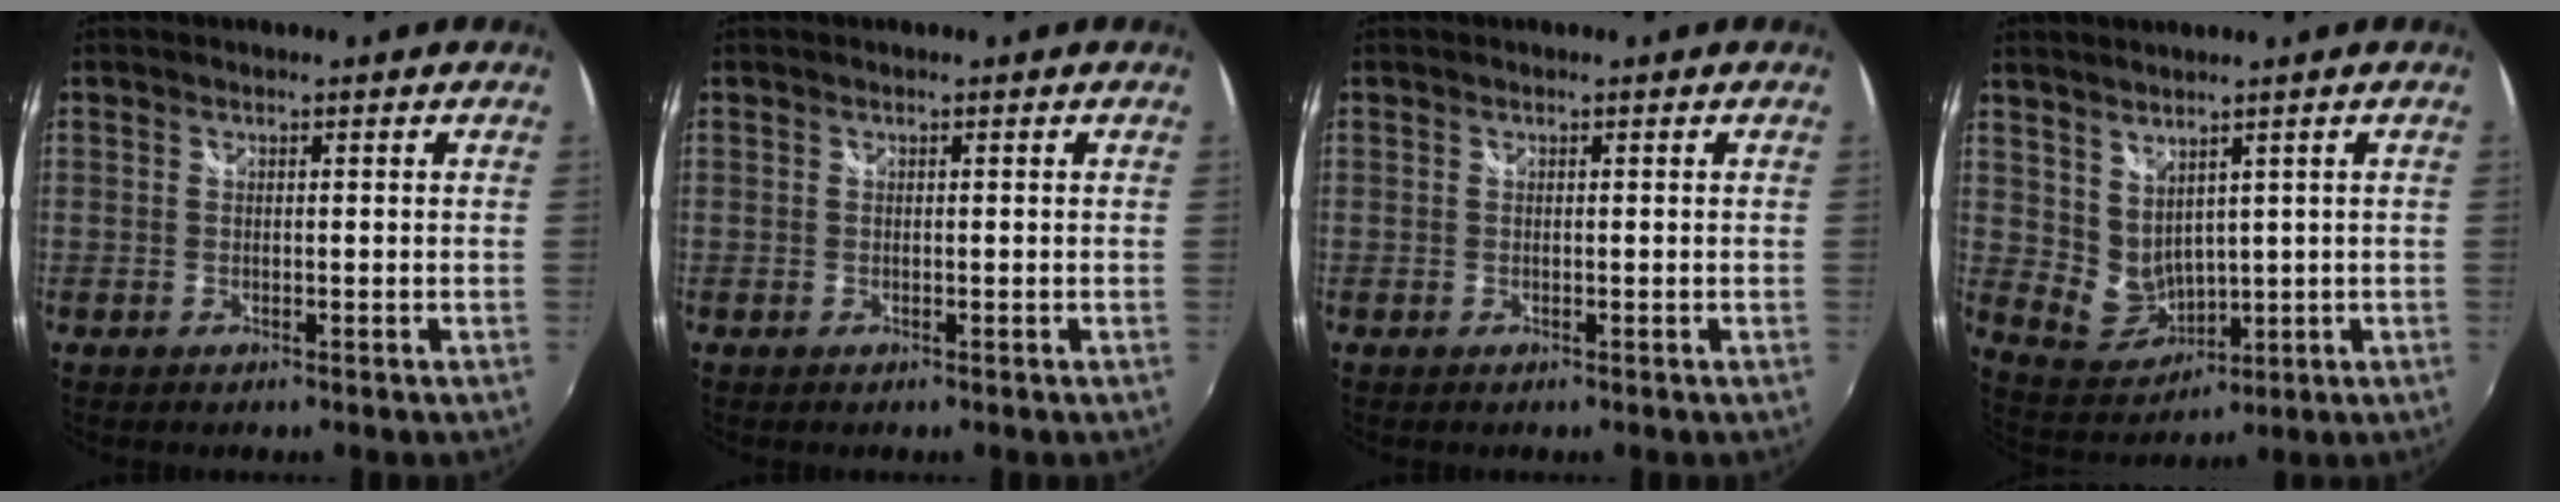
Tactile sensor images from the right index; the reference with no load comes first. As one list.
[{"total": 0.0}, {"total": 0.0}, {"total": 7.1, "force": [3.8, 4.7, 3.7], "torque": [-0.071, -0.007, 0.095]}]